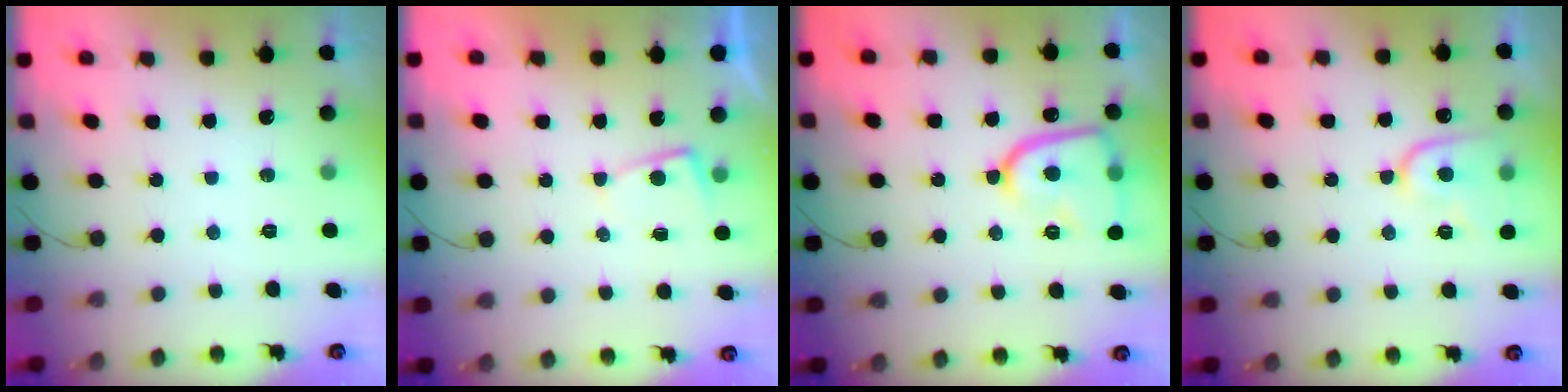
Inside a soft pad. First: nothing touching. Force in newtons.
{"total": 2.6, "press": 2.6, "slide": 0.4}
{"total": 13.6, "press": 13.5, "slide": 0.9}
{"total": 12.0, "press": 11.9, "slide": 0.9}